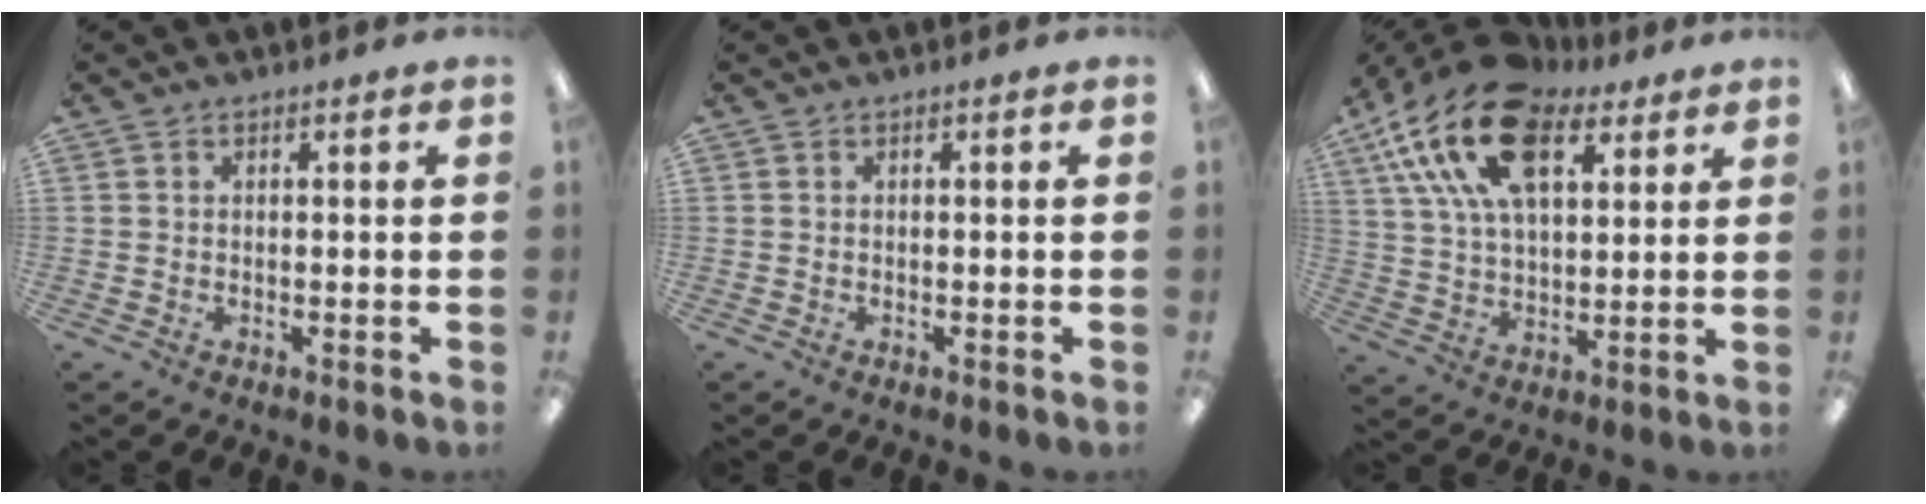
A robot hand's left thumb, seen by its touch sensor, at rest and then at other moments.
{"total": 0.0}
{"total": 23.0, "force": [12.0, 12.5, 15.1], "torque": [-0.303, -0.038, 0.214]}